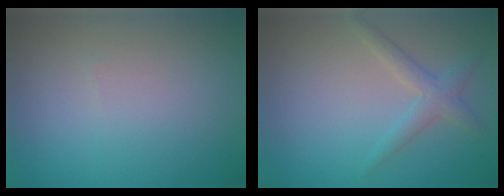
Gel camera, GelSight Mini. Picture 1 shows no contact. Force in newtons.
{"total": 2.0, "press": 2.0, "slide": 0.1}